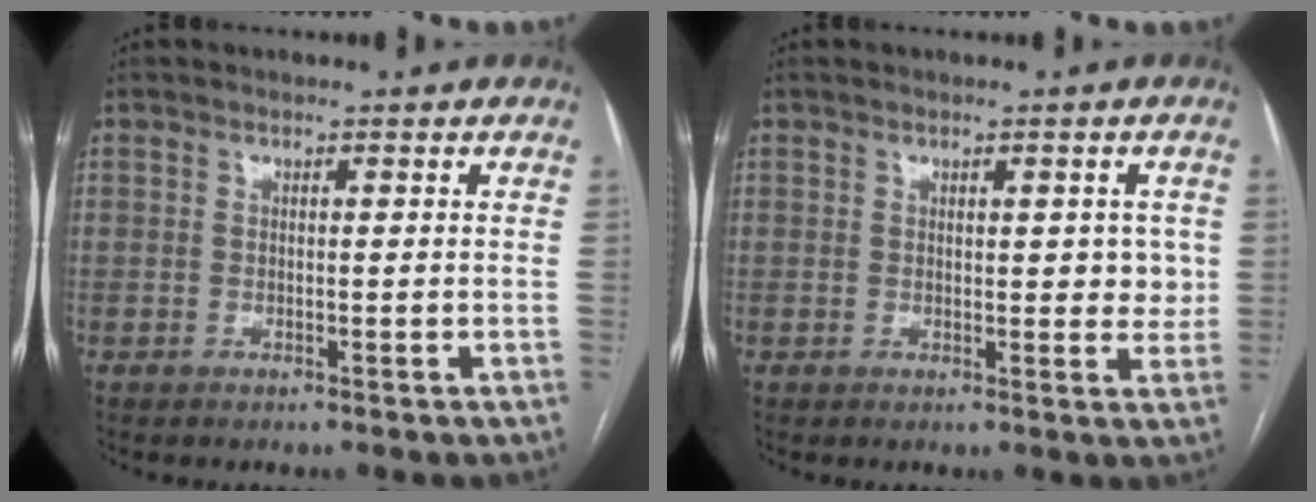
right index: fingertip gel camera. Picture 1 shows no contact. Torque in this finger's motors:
{"motor_torque": [-0.11, 0.02, -0.02, 0.00]}